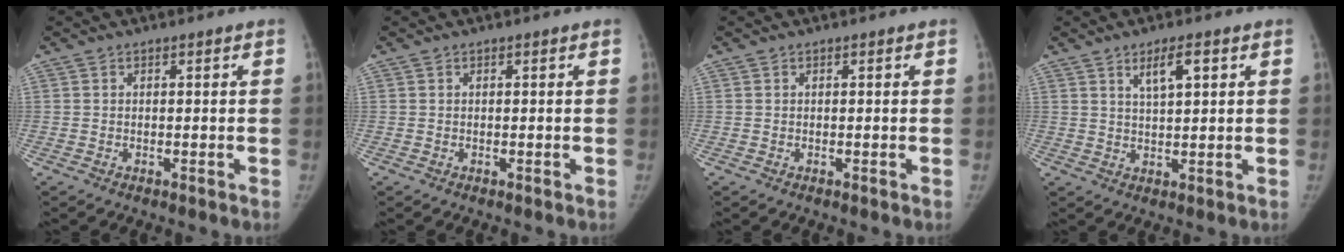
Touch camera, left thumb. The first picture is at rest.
{"total": 0.0}
{"total": 0.0}
{"total": 4.5, "force": [2.2, 1.2, 3.7], "torque": [-0.061, -0.008, 0.041]}